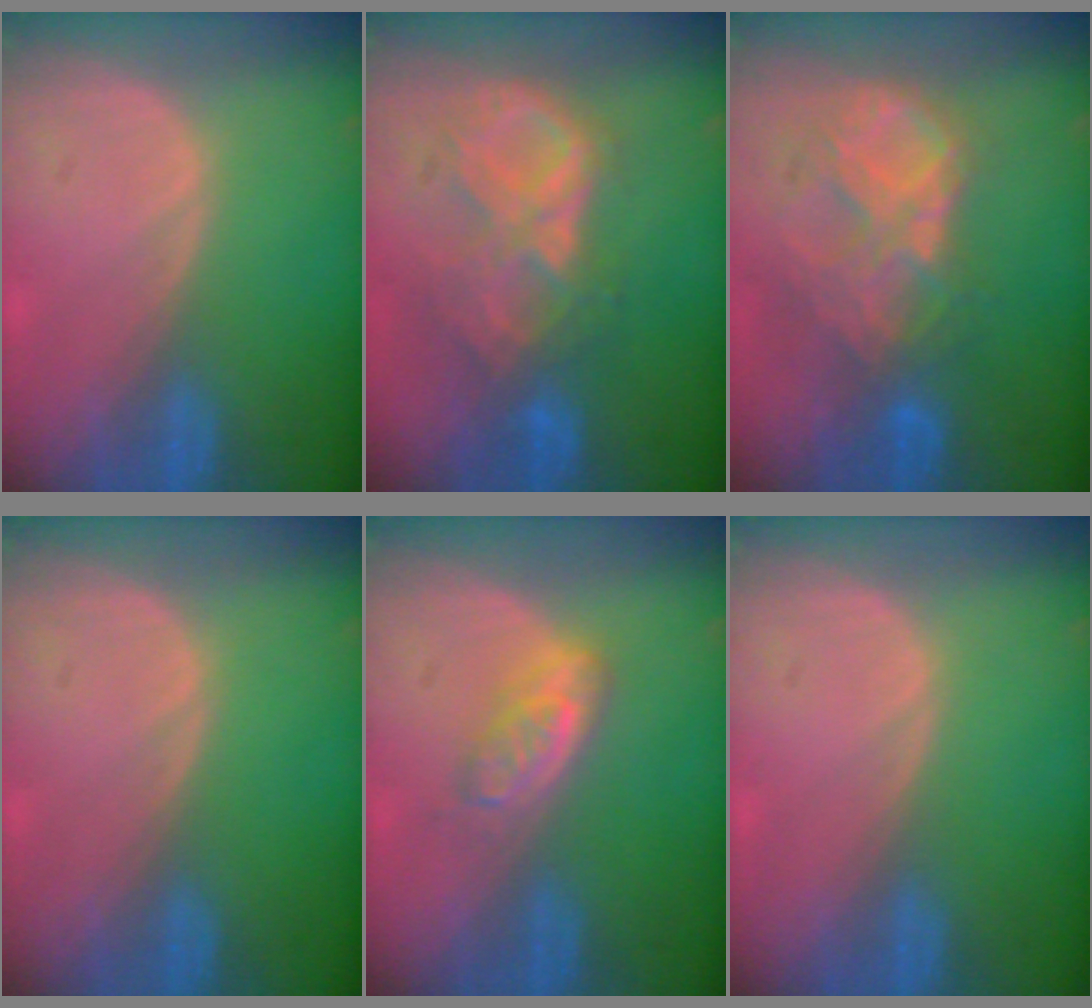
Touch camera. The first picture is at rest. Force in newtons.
{"total": 8.8, "press": 7.6, "slide": 4.3}
{"total": 9.2, "press": 7.8, "slide": 4.9}
{"total": 0.0}
{"total": 4.3, "press": 4.0, "slide": 1.3}
{"total": 0.0}